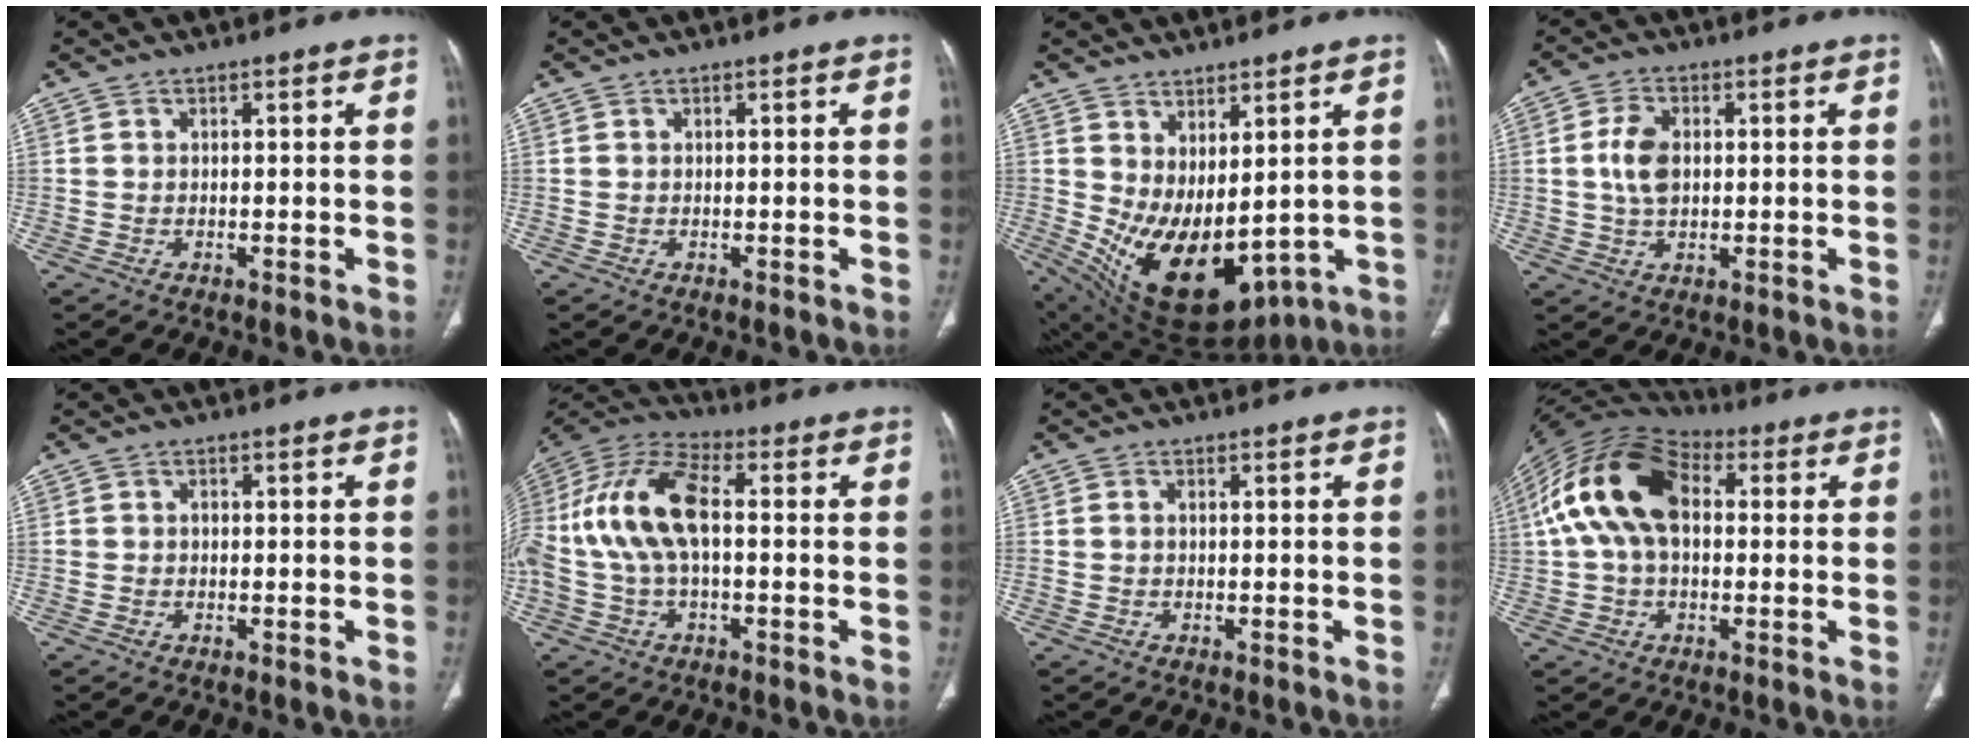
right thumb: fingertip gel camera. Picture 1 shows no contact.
{"total": 0.0}
{"total": 16.9, "force": [0.2, 9.0, 14.3], "torque": [-0.240, -0.030, 0.048]}
{"total": 6.3, "force": [0.7, 4.1, 4.8], "torque": [-0.090, 0.002, 0.011]}
{"total": 0.8, "force": [-0.1, 0.7, 0.4], "torque": [-0.002, 0.003, -0.004]}
{"total": 16.2, "force": [0.6, 8.1, 14.1], "torque": [-0.301, 0.035, 0.009]}
{"total": 0.7, "force": [-0.1, 0.5, 0.5], "torque": [-0.010, 0.001, -0.003]}
{"total": 17.1, "force": [2.7, 10.7, 13.1], "torque": [-0.246, 0.041, 0.041]}